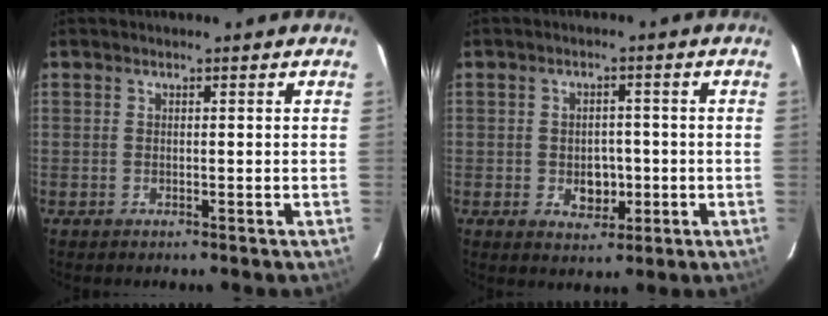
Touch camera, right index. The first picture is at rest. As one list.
[{"total": 5.1, "force": [-1.1, 3.9, 3.0], "torque": [-0.055, 0.003, -0.006]}]